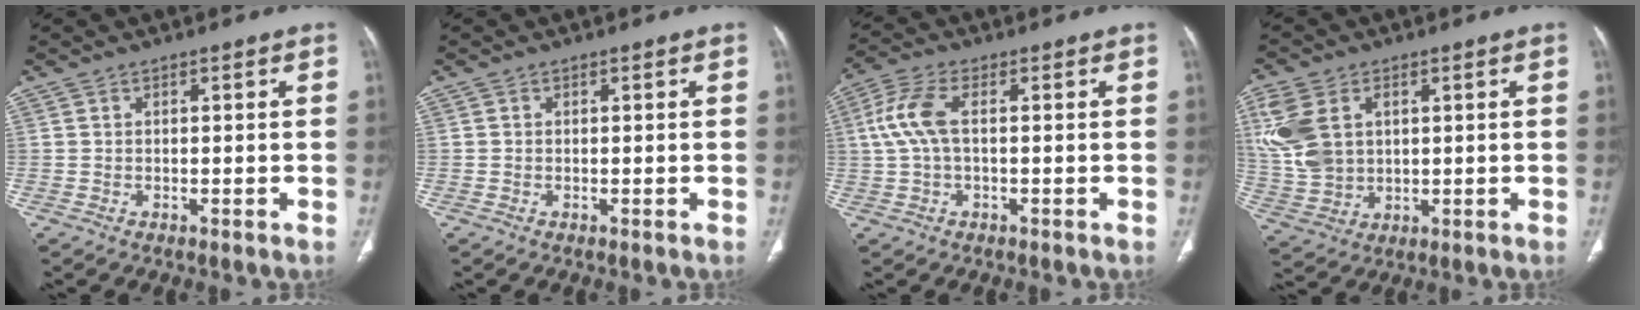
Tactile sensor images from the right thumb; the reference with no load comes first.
{"total": 0.0}
{"total": 7.0, "force": [0.7, 3.1, 6.2], "torque": [-0.159, 0.018, 0.011]}
{"total": 12.2, "force": [3.5, 8.4, 8.1], "torque": [-0.180, -0.001, 0.081]}